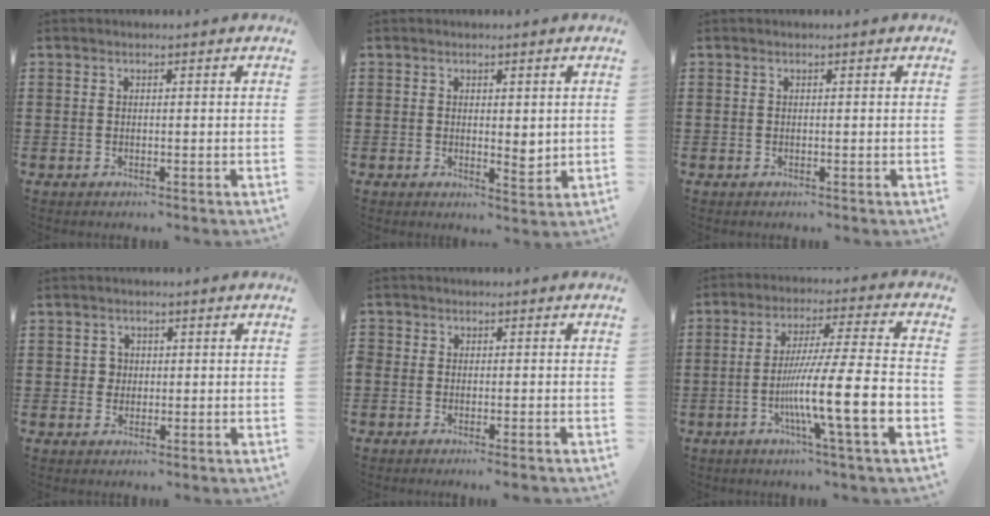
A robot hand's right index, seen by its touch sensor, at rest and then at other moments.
{"total": 2.4, "force": [0.7, 1.5, 1.8], "torque": [-0.019, -0.002, 0.010]}
{"total": 0.0}
{"total": 1.6, "force": [0.2, 1.5, 0.6], "torque": [-0.018, 0.006, 0.002]}
{"total": 1.1, "force": [-1.0, 0.2, 0.2], "torque": [-0.007, 0.002, -0.021]}
{"total": 13.5, "force": [-4.3, 0.9, 12.8], "torque": [-0.226, -0.012, -0.082]}